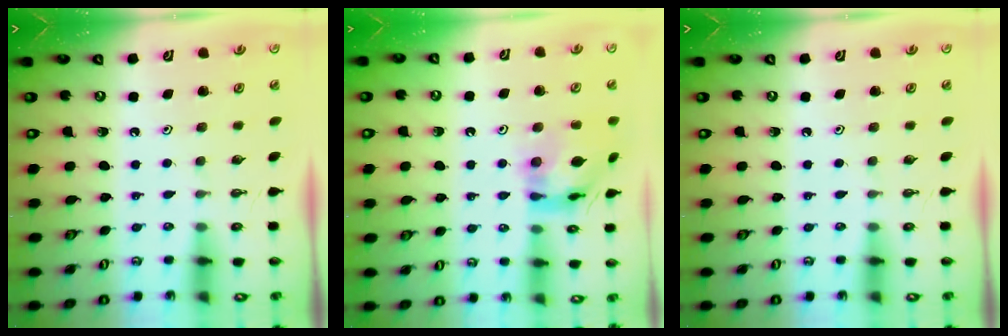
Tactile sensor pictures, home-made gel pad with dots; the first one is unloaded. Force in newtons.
{"total": 11.0, "press": 11.0, "slide": 1.2}
{"total": 0.0}